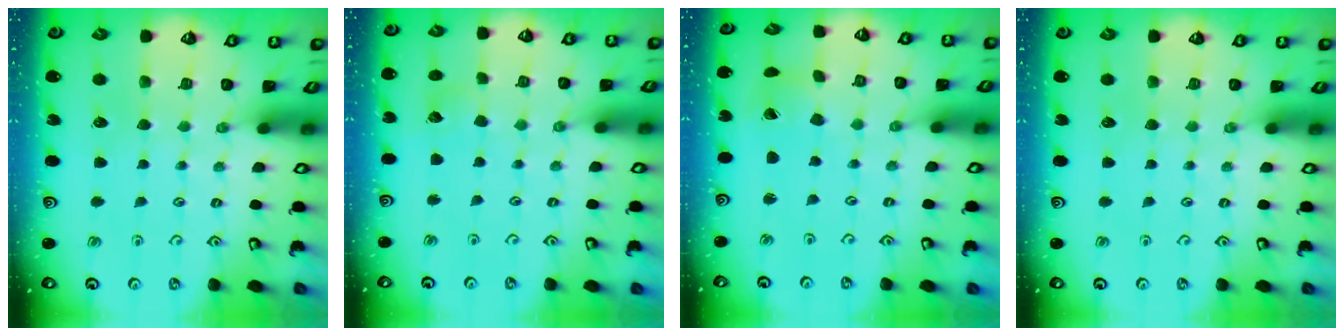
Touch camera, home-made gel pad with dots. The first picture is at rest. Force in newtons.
{"total": 3.6, "press": 3.6, "slide": 0.3}
{"total": 1.6, "press": 1.5, "slide": 0.3}
{"total": 0.0}